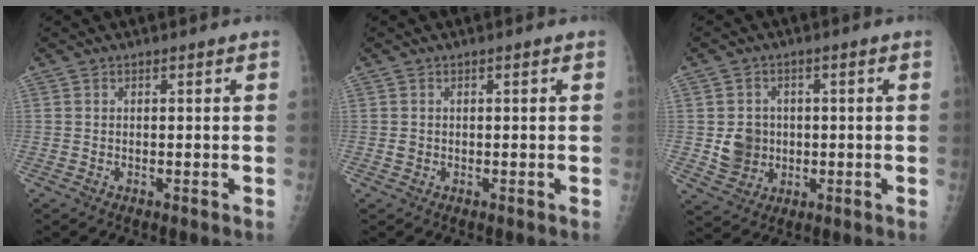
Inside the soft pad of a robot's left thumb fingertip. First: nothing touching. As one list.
[{"total": 0.8, "force": [-0.1, 0.8, 0.2], "torque": [0.000, 0.002, 0.000]}, {"total": 6.2, "force": [-0.3, 5.8, 2.3], "torque": [-0.012, 0.003, 0.003]}]